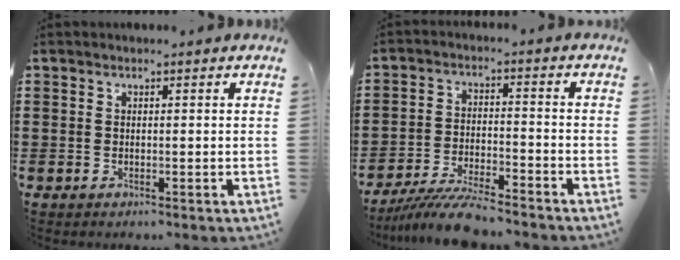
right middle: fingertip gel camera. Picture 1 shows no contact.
{"total": 6.8, "force": [-6.4, 0.4, 2.4], "torque": [-0.046, -0.004, -0.120]}